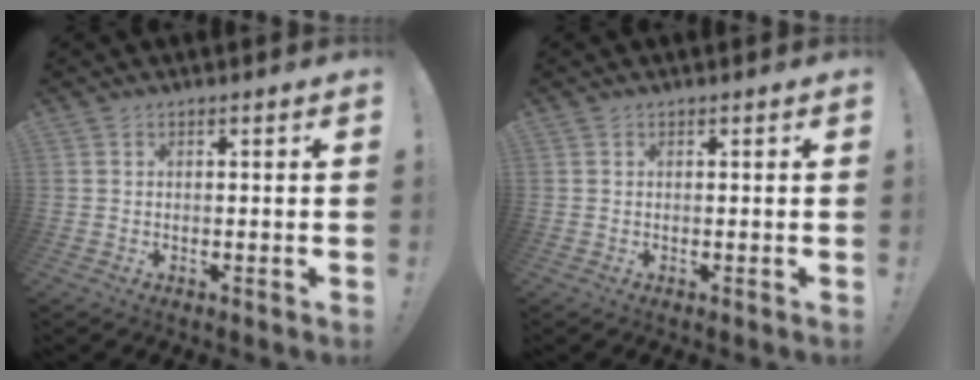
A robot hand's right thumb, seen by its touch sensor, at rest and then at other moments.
{"total": 0.0}